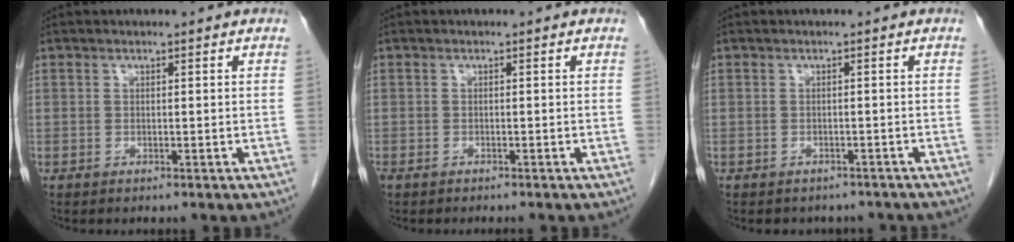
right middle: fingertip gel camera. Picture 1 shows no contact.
{"total": 2.0, "force": [-1.7, 0.5, 1.0], "torque": [-0.019, -0.005, -0.020]}
{"total": 4.7, "force": [-4.1, 2.1, 0.6], "torque": [-0.006, 0.006, -0.043]}